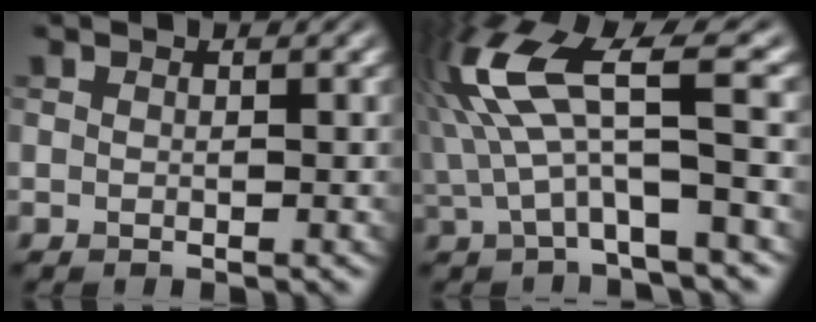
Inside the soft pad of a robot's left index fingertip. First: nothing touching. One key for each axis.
{"total": 8.9, "fx": 1.0, "fy": 2.2, "fz": 8.6, "tx": -0.180, "ty": 0.018, "tz": 0.013}